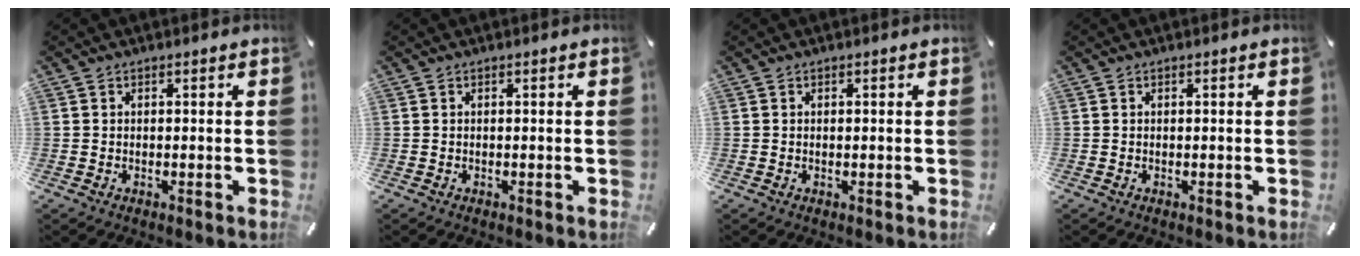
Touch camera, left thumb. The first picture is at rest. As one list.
[{"total": 0.0}, {"total": 0.0}, {"total": 0.0}]